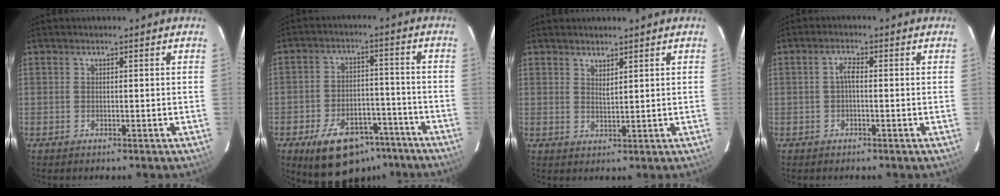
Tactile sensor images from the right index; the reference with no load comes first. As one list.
[{"total": 16.0, "force": [-10.4, 9.0, 8.3], "torque": [-0.162, 0.018, -0.136]}, {"total": 2.1, "force": [1.8, 0.4, 1.0], "torque": [-0.017, -0.001, 0.031]}, {"total": 1.9, "force": [-0.3, 0.6, 1.7], "torque": [-0.035, 0.009, -0.008]}]